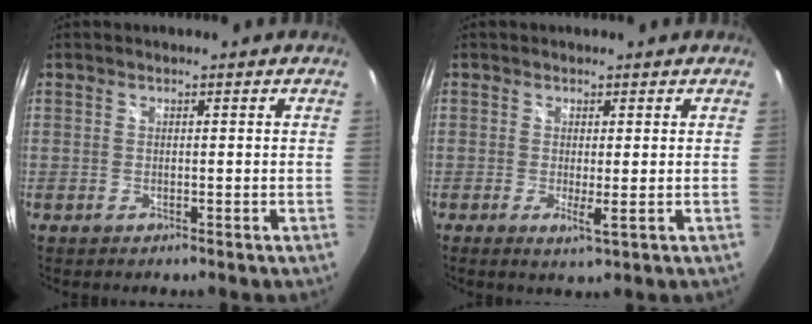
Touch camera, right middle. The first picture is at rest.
{"total": 2.4, "force": [-0.3, -0.1, 2.4], "torque": [-0.045, -0.008, -0.005]}